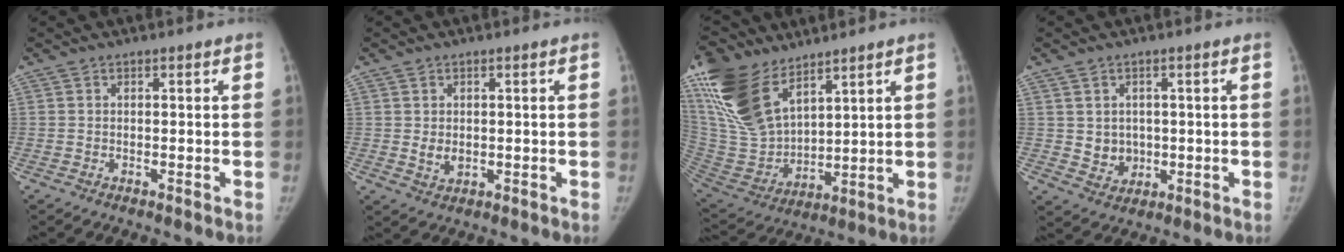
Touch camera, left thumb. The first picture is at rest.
{"total": 2.4, "force": [0.0, 1.8, 1.6], "torque": [-0.022, -0.014, 0.007]}
{"total": 21.1, "force": [12.9, 10.8, 12.7], "torque": [-0.268, -0.045, 0.264]}
{"total": 4.4, "force": [0.2, 3.9, 1.9], "torque": [-0.010, -0.011, 0.014]}